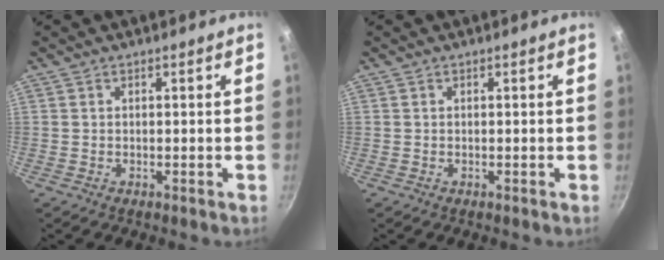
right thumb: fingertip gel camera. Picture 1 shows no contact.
{"total": 0.0}